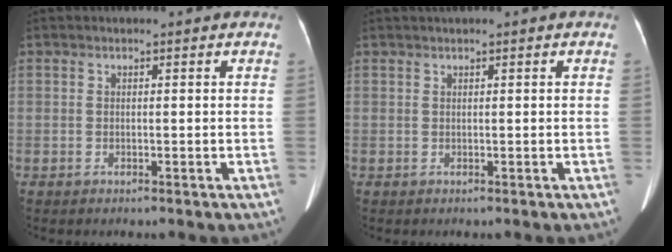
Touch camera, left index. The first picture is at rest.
{"total": 1.0, "force": [0.6, -0.1, 0.8], "torque": [-0.019, 0.016, 0.013]}